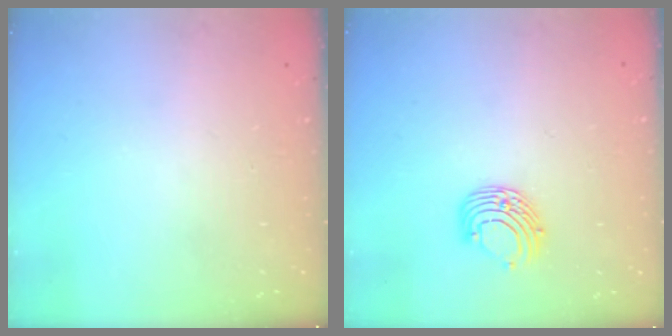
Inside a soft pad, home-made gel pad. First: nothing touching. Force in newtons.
{"total": 8.2, "press": 8.2, "slide": 0.8}